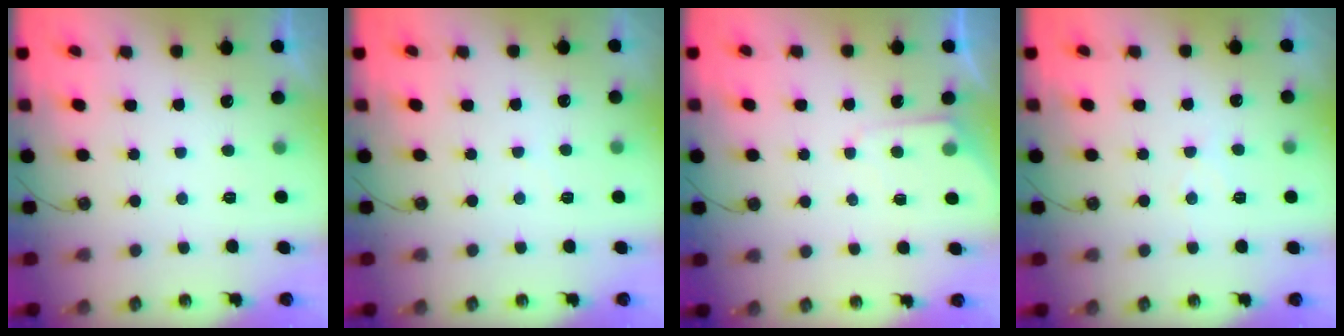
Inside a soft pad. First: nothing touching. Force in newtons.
{"total": 2.3, "press": 2.3, "slide": 0.3}
{"total": 5.1, "press": 5.1, "slide": 0.6}
{"total": 4.6, "press": 4.6, "slide": 0.7}